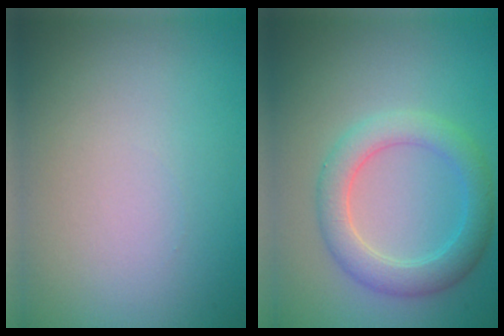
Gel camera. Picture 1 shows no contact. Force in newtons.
{"total": 4.1, "press": 4.1, "slide": 0.3}